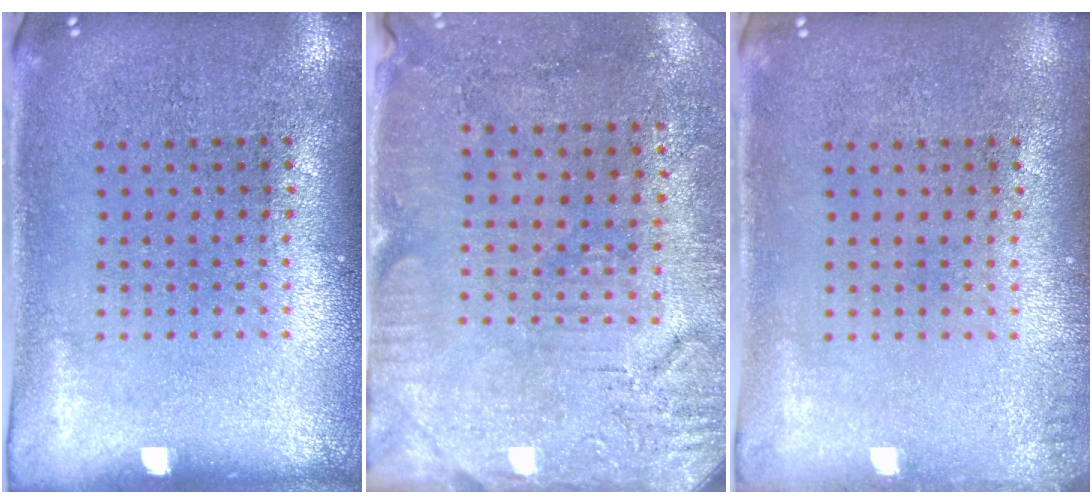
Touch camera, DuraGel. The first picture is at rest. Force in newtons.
{"total": 3.2, "press": 2.8, "slide": 1.5}
{"total": 0.8, "press": 0.8, "slide": 0.0}